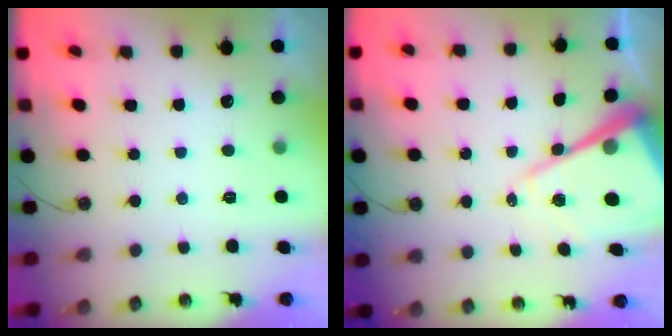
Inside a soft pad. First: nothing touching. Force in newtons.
{"total": 17.0, "press": 16.9, "slide": 1.8}